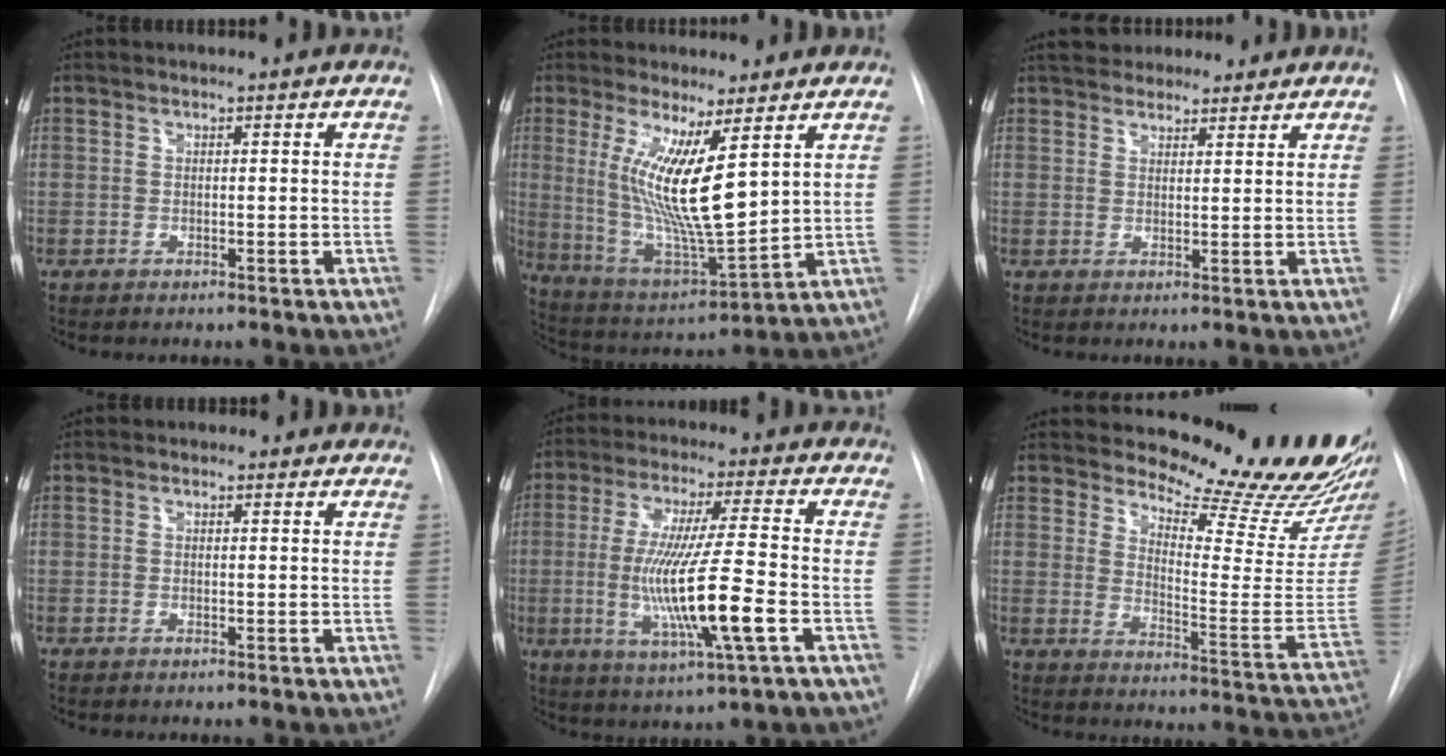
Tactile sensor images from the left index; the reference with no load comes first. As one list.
[{"total": 13.3, "force": [4.1, 1.5, 12.6], "torque": [-0.245, -0.030, 0.082]}, {"total": 9.7, "force": [8.4, 3.7, 3.0], "torque": [-0.032, 0.032, 0.124]}, {"total": 1.2, "force": [0.8, 1.0, 0.2], "torque": [0.003, 0.002, 0.003]}, {"total": 14.5, "force": [-3.0, 0.1, 14.1], "torque": [-0.275, -0.022, -0.056]}, {"total": 22.5, "force": [20.9, 2.6, 8.0], "torque": [-0.107, -0.131, 0.250]}]